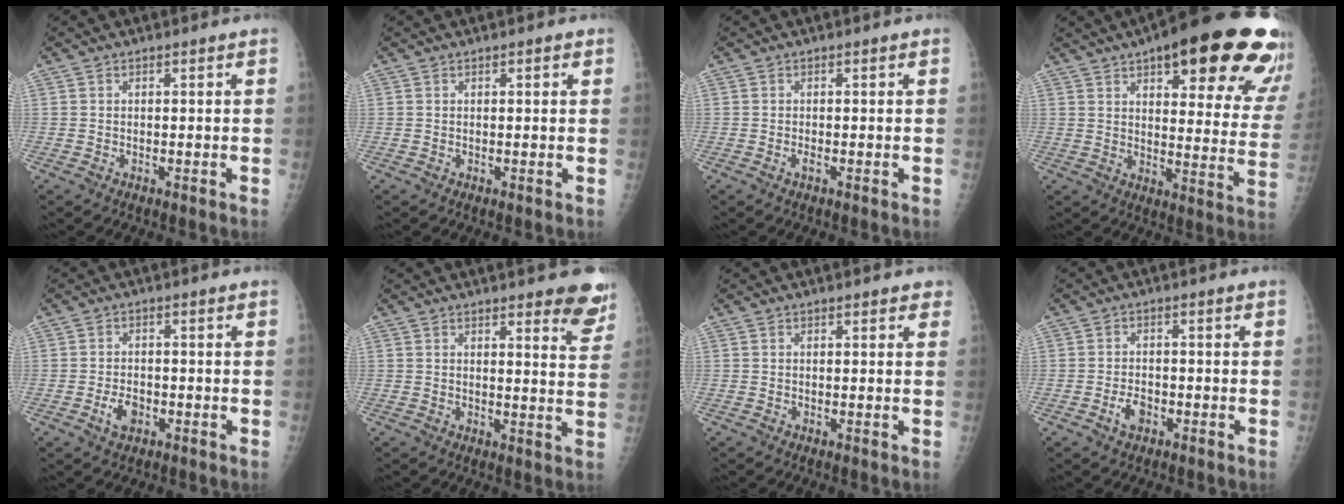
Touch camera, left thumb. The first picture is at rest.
{"total": 0.9, "force": [0.5, 0.3, 0.7], "torque": [-0.010, 0.000, 0.005]}
{"total": 0.7, "force": [-0.3, 0.2, 0.6], "torque": [-0.013, -0.001, -0.005]}
{"total": 28.9, "force": [17.2, 9.1, 21.4], "torque": [-0.226, -0.042, 0.221]}
{"total": 3.6, "force": [-1.4, 2.3, 2.4], "torque": [-0.039, 0.006, -0.023]}
{"total": 8.2, "force": [6.3, 2.1, 4.8], "torque": [-0.028, -0.037, 0.062]}
{"total": 1.9, "force": [1.3, 0.9, 1.1], "torque": [0.000, -0.002, 0.011]}
{"total": 3.1, "force": [-1.5, 1.9, 2.0], "torque": [-0.032, 0.008, -0.024]}